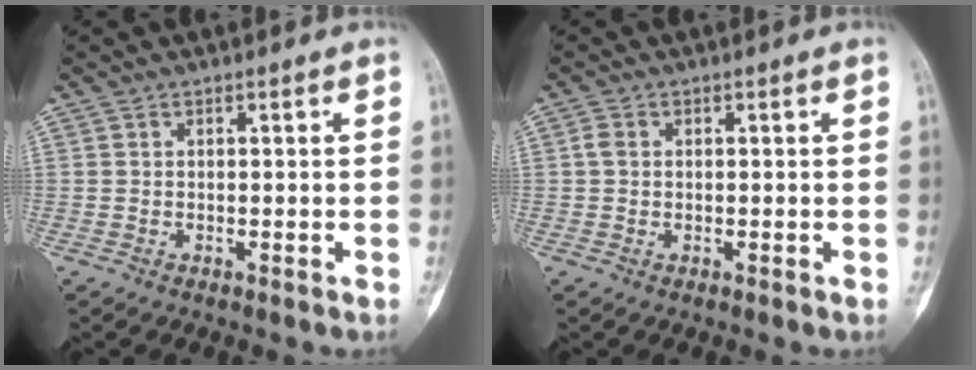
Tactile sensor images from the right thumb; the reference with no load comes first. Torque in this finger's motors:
{"motor_torque": [0.35, 0.04, 0.03, -0.31, 0.01]}